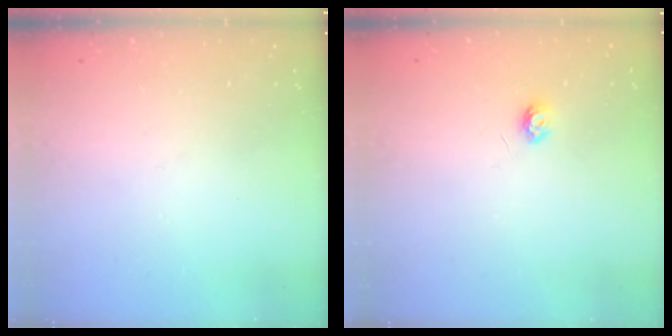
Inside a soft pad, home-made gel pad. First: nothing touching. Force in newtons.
{"total": 4.6, "press": 4.6, "slide": 0.5}